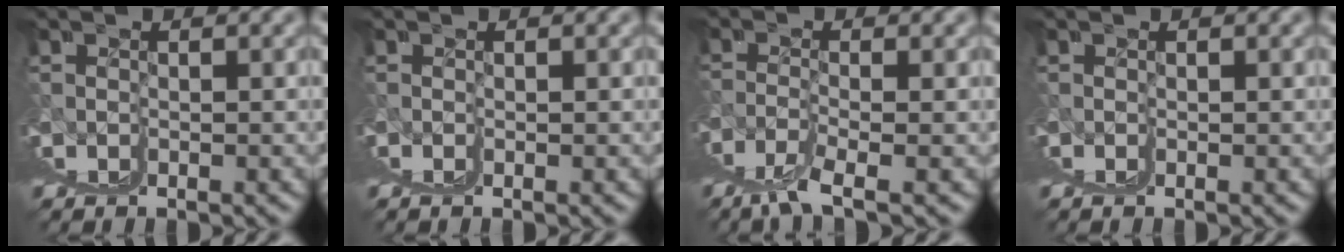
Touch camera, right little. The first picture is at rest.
{"total": 0.0}
{"total": 1.7, "force": [0.3, -0.2, 1.6], "torque": [-0.055, -0.014, 0.016]}
{"total": 0.0}